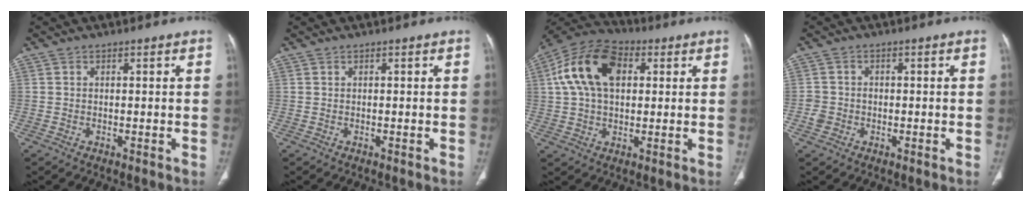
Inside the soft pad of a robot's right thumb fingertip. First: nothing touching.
{"total": 0.0}
{"total": 15.5, "force": [3.7, 9.7, 11.4], "torque": [-0.208, 0.022, 0.060]}
{"total": 2.8, "force": [-0.9, 2.6, 0.7], "torque": [-0.005, 0.012, -0.021]}